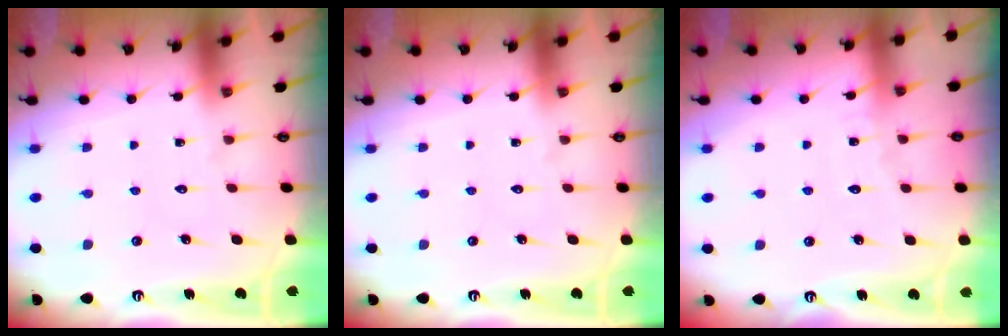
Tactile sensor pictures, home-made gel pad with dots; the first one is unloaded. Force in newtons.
{"total": 0.0}
{"total": 4.4, "press": 4.4, "slide": 0.5}